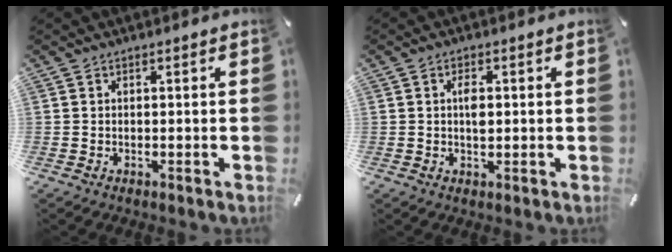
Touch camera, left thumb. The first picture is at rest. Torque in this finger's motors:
{"motor_torque": [0.86, 0.79, 0.65, -0.16, 0.04]}